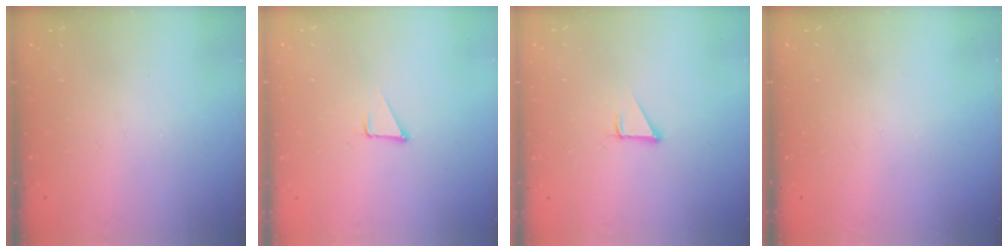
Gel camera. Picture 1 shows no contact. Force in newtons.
{"total": 3.6, "press": 3.6, "slide": 0.3}
{"total": 1.6, "press": 1.6, "slide": 0.2}
{"total": 0.0}